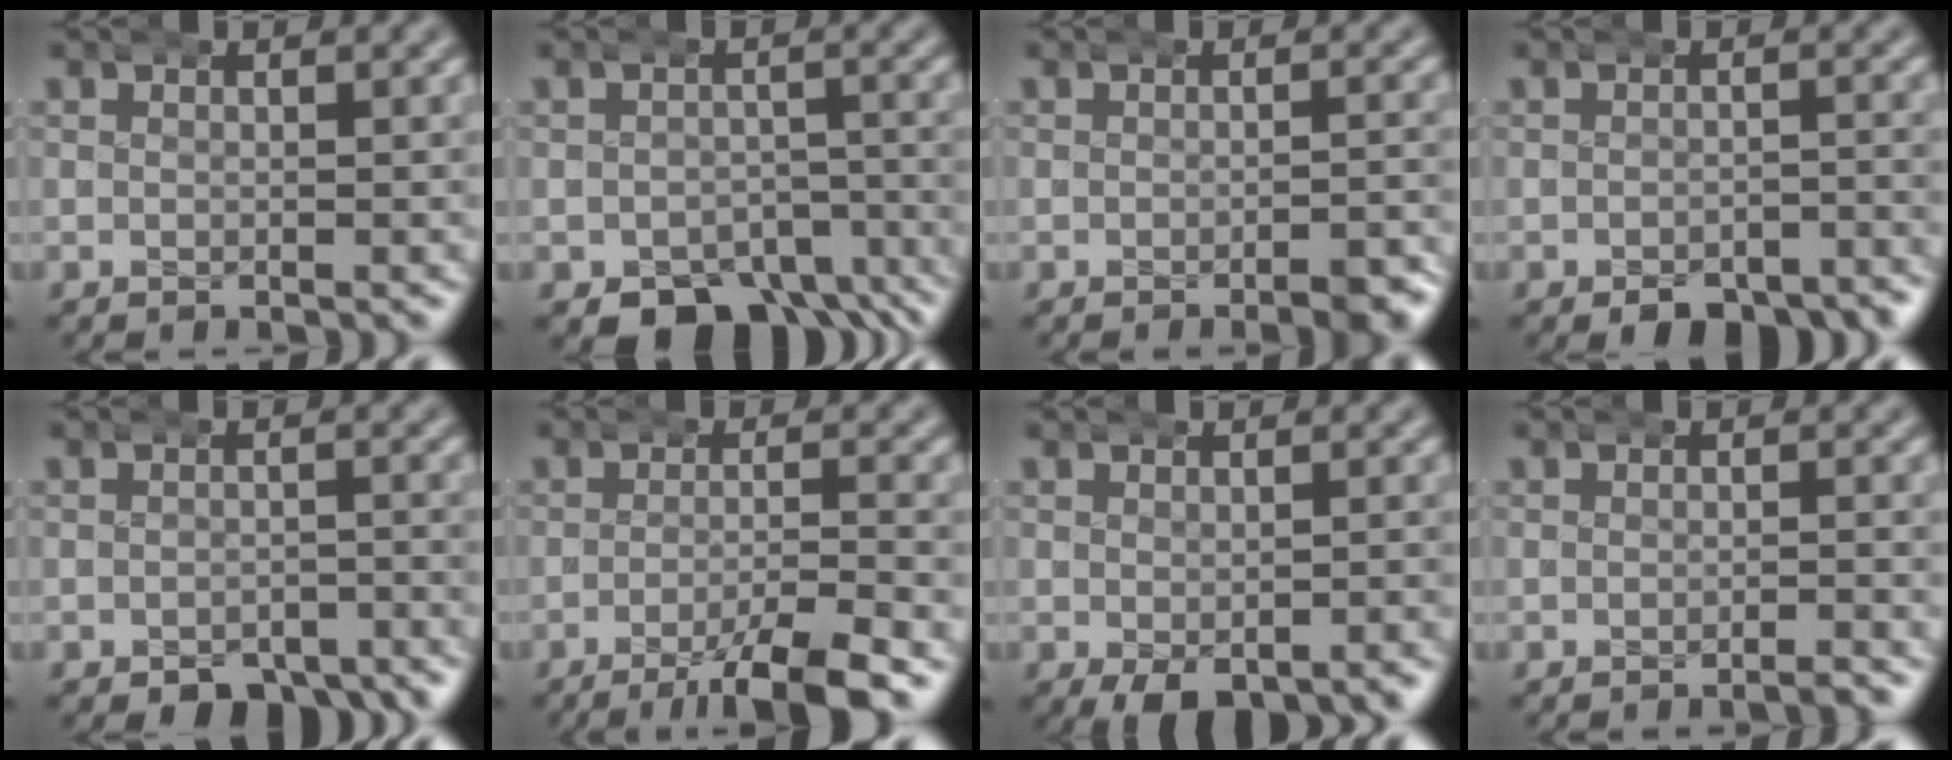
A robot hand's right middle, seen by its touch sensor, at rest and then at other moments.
{"total": 8.3, "force": [-5.9, 4.7, 3.6], "torque": [-0.045, -0.026, -0.084]}
{"total": 2.5, "force": [-1.7, 0.8, 1.7], "torque": [-0.021, 0.007, -0.035]}
{"total": 5.4, "force": [-4.5, 2.0, 2.2], "torque": [-0.033, -0.010, -0.067]}
{"total": 5.3, "force": [-4.3, 2.3, 2.1], "torque": [-0.025, -0.012, -0.061]}
{"total": 5.8, "force": [-4.0, 0.6, 4.2], "torque": [-0.061, -0.006, -0.064]}
{"total": 5.0, "force": [-2.6, 2.5, 3.4], "torque": [-0.058, -0.024, -0.028]}
{"total": 1.1, "force": [-1.0, 0.0, 0.4], "torque": [-0.005, 0.008, -0.023]}